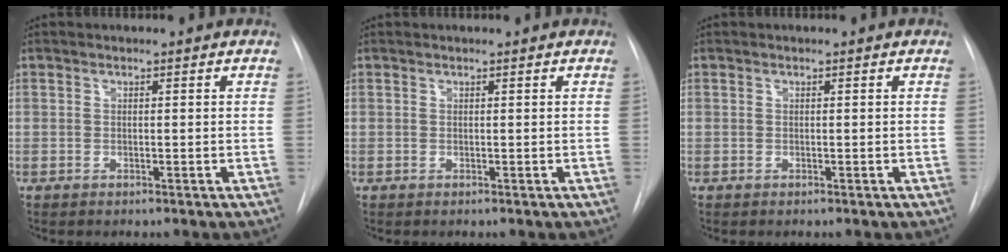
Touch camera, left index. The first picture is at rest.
{"total": 0.9, "force": [0.8, -0.1, 0.2], "torque": [-0.005, 0.009, 0.014]}
{"total": 0.0}